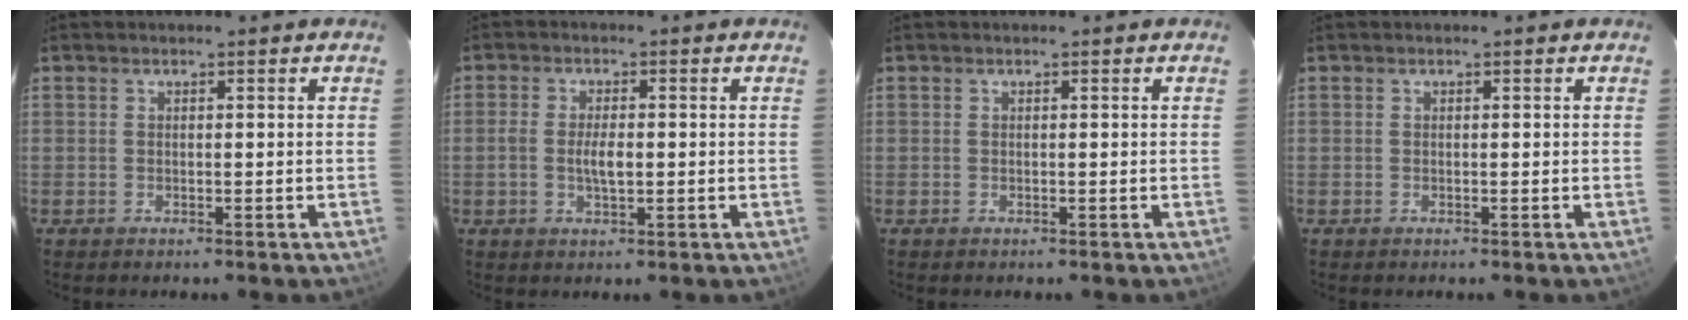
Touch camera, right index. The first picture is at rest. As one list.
[{"total": 3.8, "force": [-0.5, 1.4, 3.5], "torque": [-0.069, 0.000, -0.010]}, {"total": 0.0}, {"total": 0.0}]